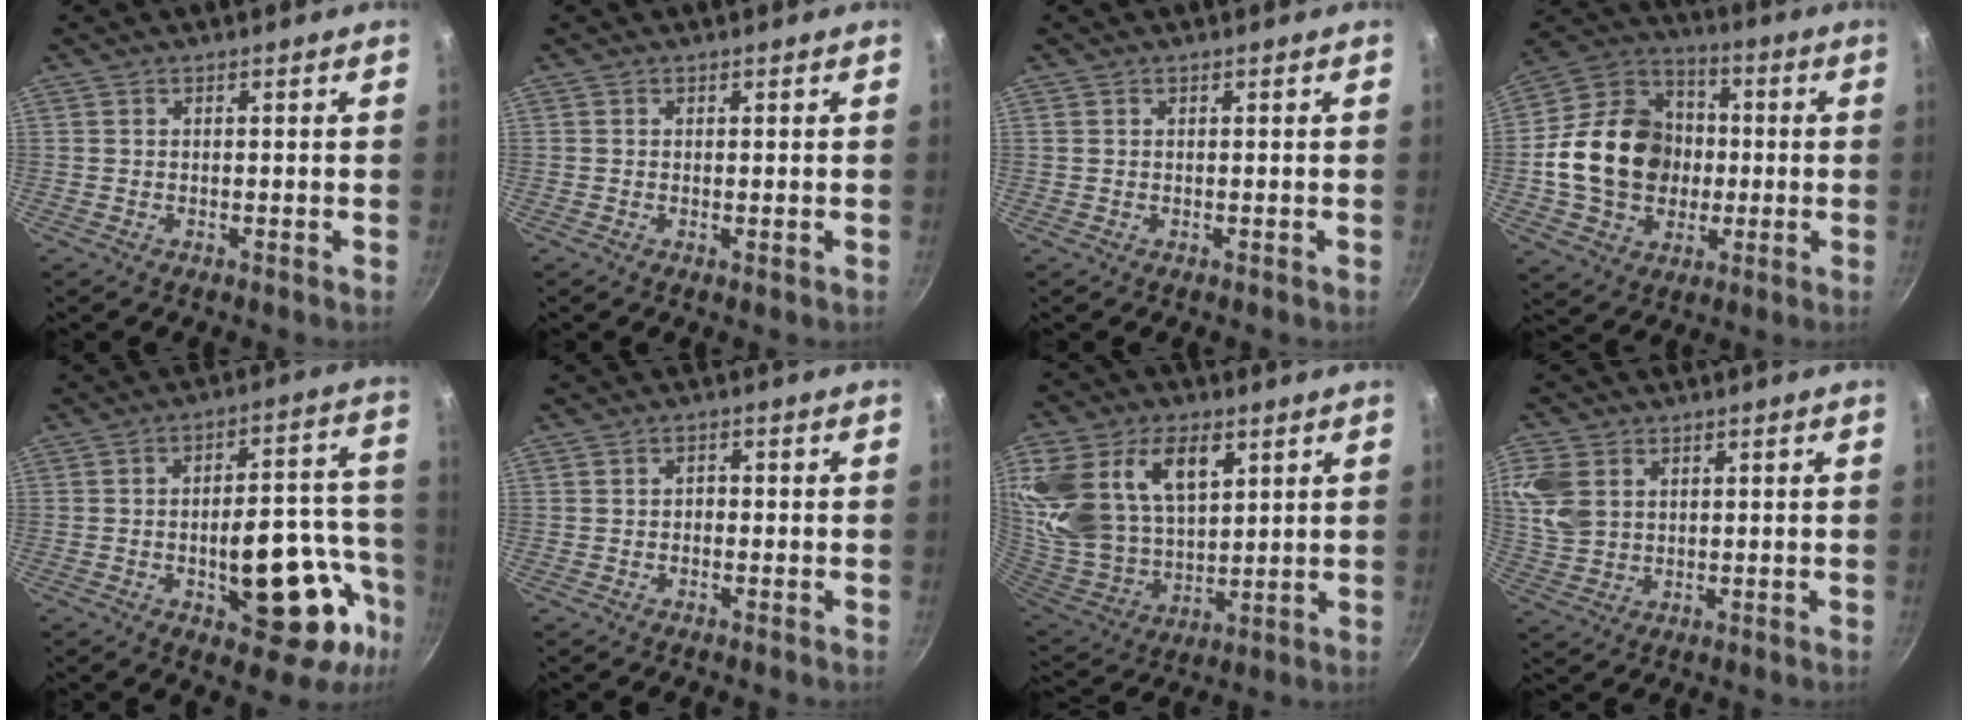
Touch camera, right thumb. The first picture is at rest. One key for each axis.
{"total": 0.0}
{"total": 0.0}
{"total": 20.0, "fx": -1.0, "fy": 16.3, "fz": 11.5, "tx": -0.174, "ty": 0.037, "tz": -0.018}
{"total": 20.6, "fx": -7.2, "fy": 9.7, "fz": 16.7, "tx": -0.157, "ty": 0.049, "tz": -0.091}
{"total": 1.2, "fx": -0.4, "fy": 1.0, "fz": 0.7, "tx": -0.010, "ty": 0.005, "tz": -0.007}
{"total": 24.9, "fx": 10.0, "fy": 15.8, "fz": 16.5, "tx": -0.337, "ty": -0.017, "tz": 0.191}
{"total": 8.6, "fx": 2.6, "fy": 6.4, "fz": 5.1, "tx": -0.098, "ty": -0.007, "tz": 0.054}